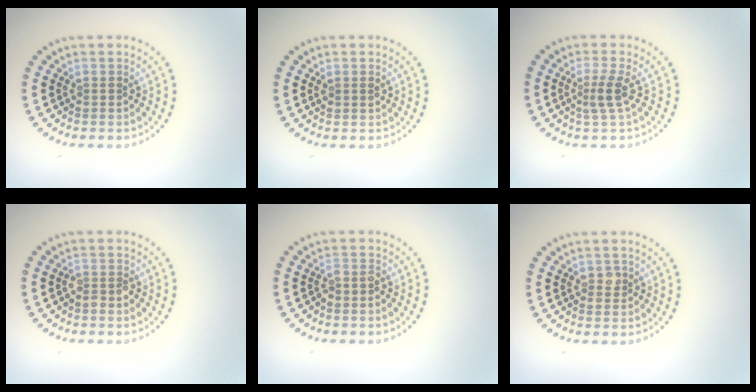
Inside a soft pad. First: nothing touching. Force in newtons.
{"total": 0.9, "press": 0.8, "slide": 0.3}
{"total": 2.0, "press": 1.5, "slide": 1.3}
{"total": 1.1, "press": 1.1, "slide": 0.4}
{"total": 1.0, "press": 0.8, "slide": 0.6}
{"total": 1.1, "press": 1.1, "slide": 0.1}